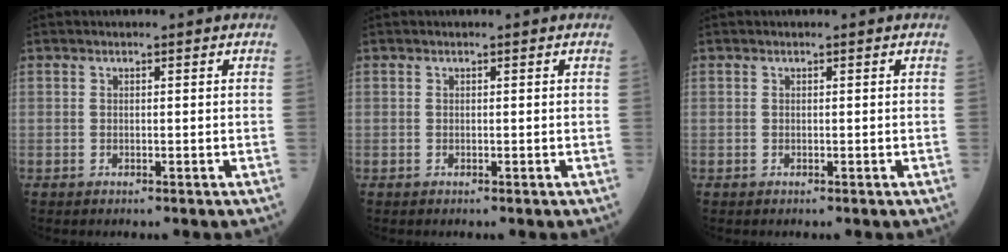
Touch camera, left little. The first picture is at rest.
{"total": 0.0}
{"total": 0.0}